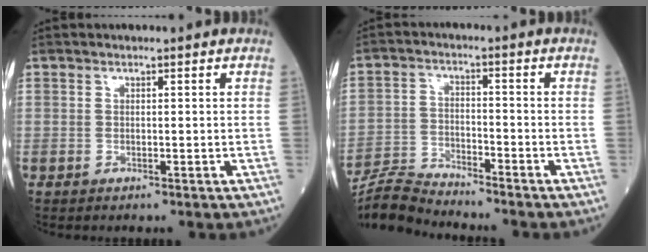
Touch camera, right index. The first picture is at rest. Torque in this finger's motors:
{"motor_torque": [-0.26, -0.15, -0.58, -0.21]}